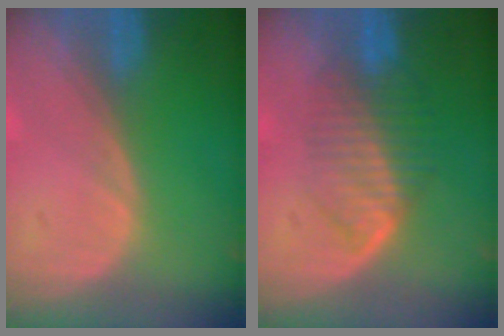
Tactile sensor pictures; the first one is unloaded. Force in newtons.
{"total": 6.6, "press": 6.2, "slide": 2.3}